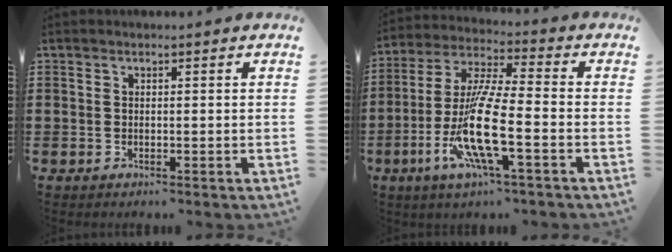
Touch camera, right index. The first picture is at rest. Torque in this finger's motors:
{"motor_torque": [2.14, 0.00, 1.05, 0.21]}